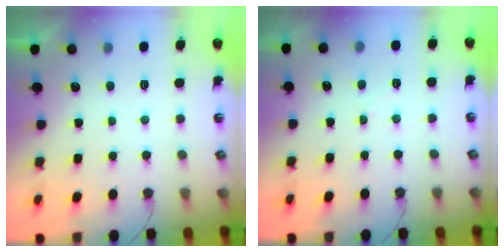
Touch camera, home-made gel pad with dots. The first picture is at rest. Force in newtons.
{"total": 3.3, "press": 3.2, "slide": 0.5}